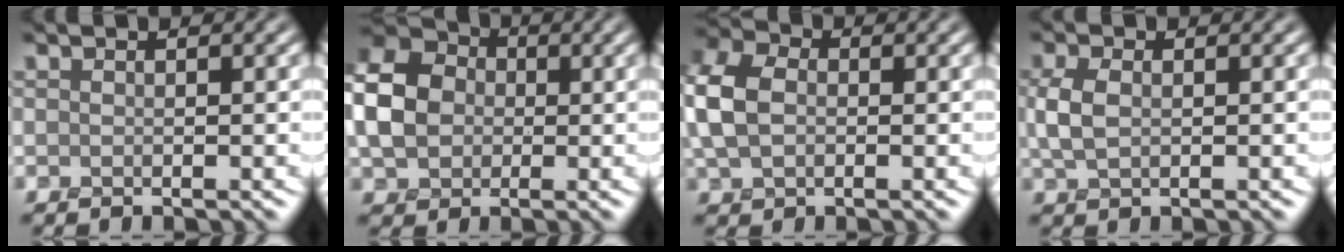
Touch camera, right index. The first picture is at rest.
{"total": 6.4, "force": [-0.3, 5.1, 3.9], "torque": [-0.097, 0.013, -0.011]}
{"total": 6.7, "force": [0.0, 4.7, 4.7], "torque": [-0.134, 0.012, -0.005]}
{"total": 2.0, "force": [0.1, 1.2, 1.6], "torque": [-0.046, 0.003, 0.004]}